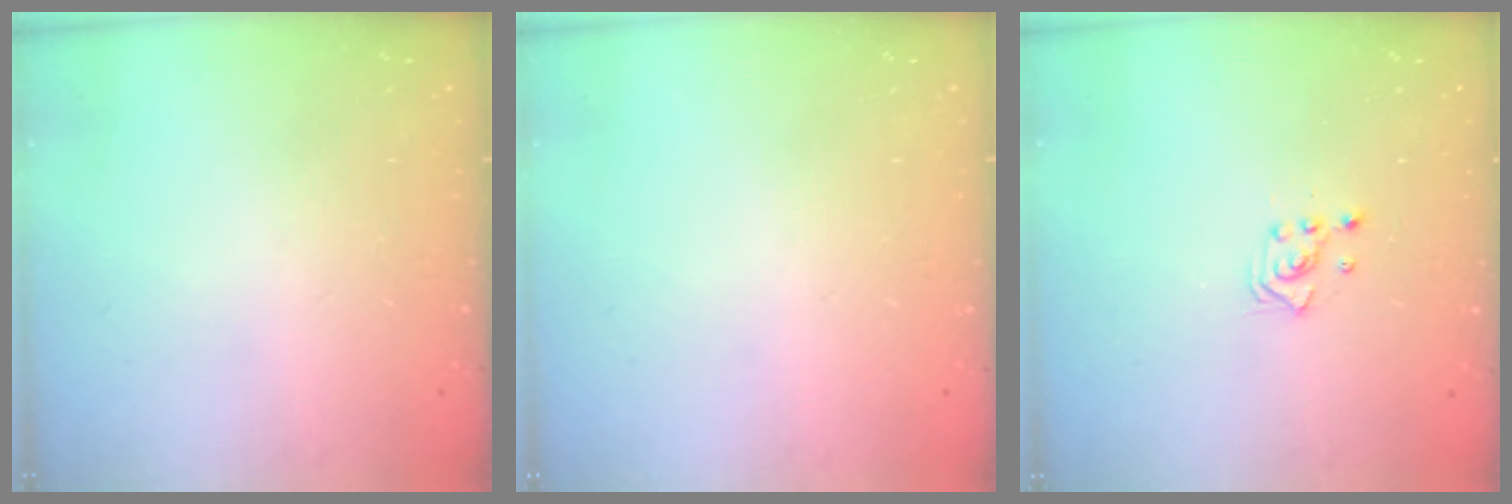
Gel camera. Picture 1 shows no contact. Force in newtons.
{"total": 0.0}
{"total": 2.5, "press": 2.5, "slide": 0.3}